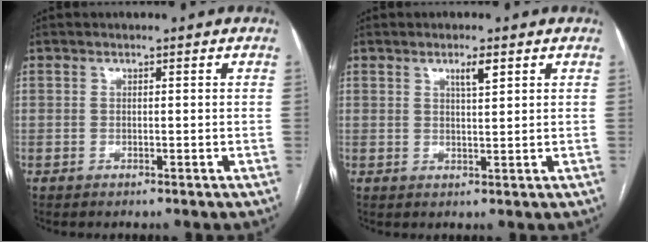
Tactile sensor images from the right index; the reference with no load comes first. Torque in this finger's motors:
{"motor_torque": [0.10, 0.08, 0.03, 0.04]}